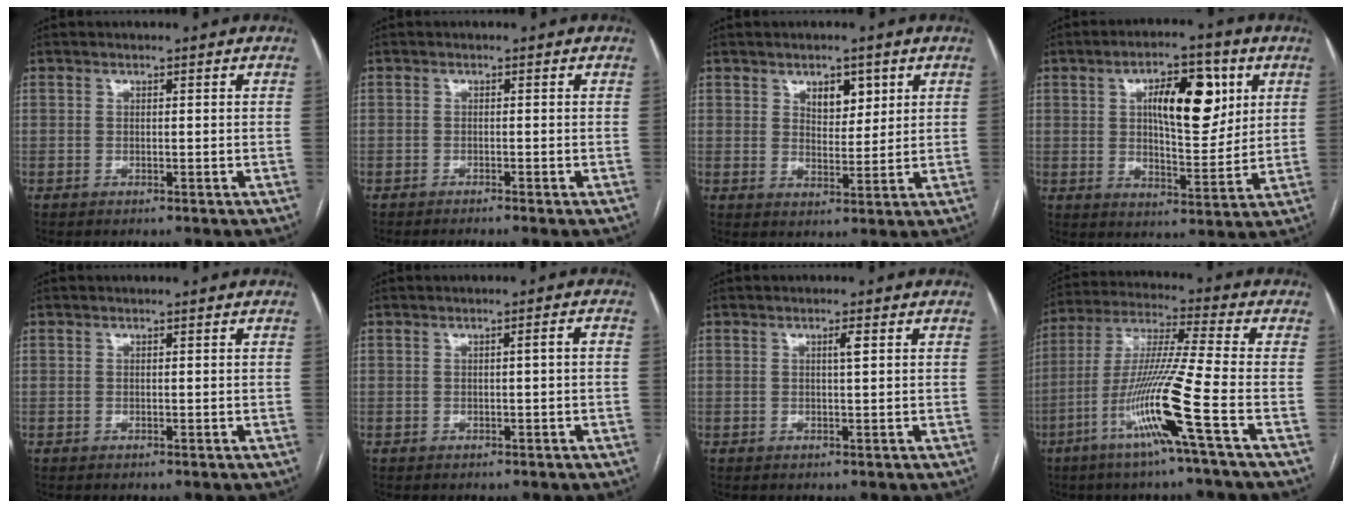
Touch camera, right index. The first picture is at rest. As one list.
[{"total": 1.5, "force": [-1.3, -0.4, 0.8], "torque": [-0.008, 0.002, -0.019]}, {"total": 4.6, "force": [2.4, 2.5, 3.0], "torque": [-0.042, 0.000, 0.041]}, {"total": 11.1, "force": [4.0, 3.3, 9.9], "torque": [-0.158, 0.005, 0.069]}, {"total": 0.0}, {"total": 1.4, "force": [0.0, 0.0, 1.4], "torque": [-0.018, 0.004, 0.002]}, {"total": 1.4, "force": [0.5, -0.1, 1.3], "torque": [-0.023, 0.001, 0.008]}, {"total": 14.2, "force": [-5.9, -2.1, 12.7], "torque": [-0.252, -0.016, -0.119]}]